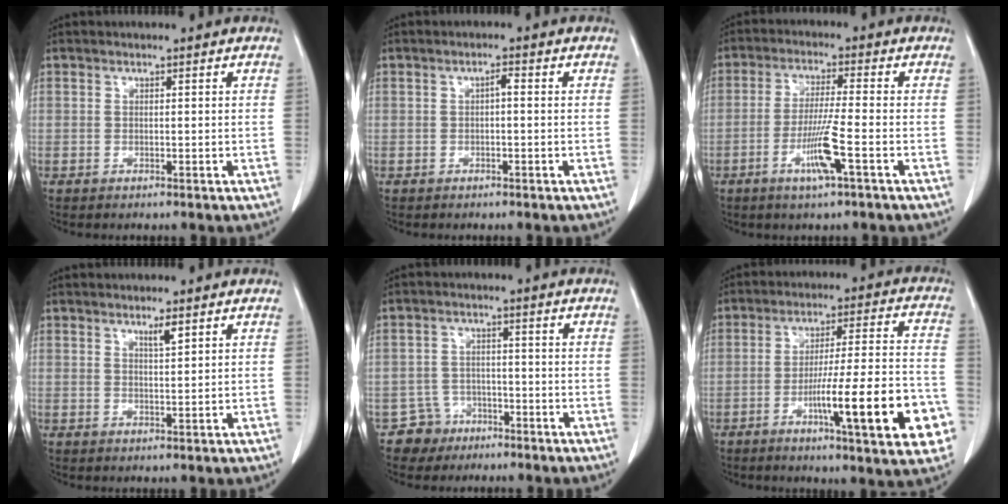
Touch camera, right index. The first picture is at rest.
{"total": 1.2, "force": [0.0, 0.3, 1.2], "torque": [-0.020, 0.004, -0.001]}
{"total": 7.2, "force": [-2.9, -0.4, 6.5], "torque": [-0.126, -0.012, -0.056]}
{"total": 2.0, "force": [1.3, 0.1, 1.5], "torque": [-0.031, -0.004, 0.024]}
{"total": 4.6, "force": [-2.8, 3.6, -0.6], "torque": [0.014, 0.013, -0.047]}
{"total": 18.2, "force": [-6.6, 1.8, 16.9], "torque": [-0.208, 0.007, -0.089]}